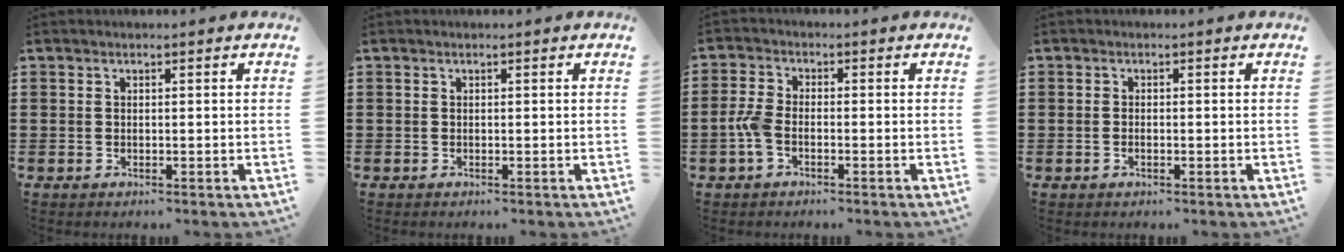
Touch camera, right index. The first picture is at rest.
{"total": 0.0}
{"total": 3.3, "force": [-1.2, 1.5, 2.7], "torque": [-0.069, 0.000, -0.027]}
{"total": 0.6, "force": [-0.2, 0.3, 0.5], "torque": [-0.011, -0.004, -0.003]}